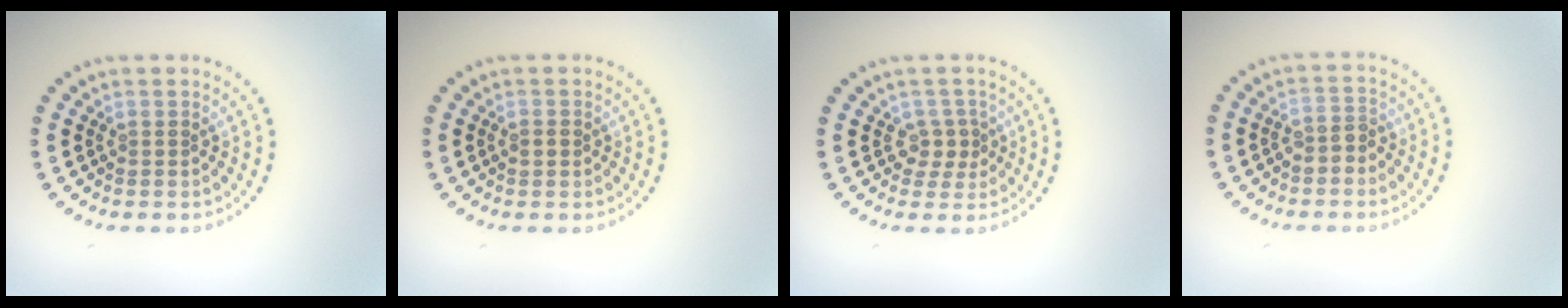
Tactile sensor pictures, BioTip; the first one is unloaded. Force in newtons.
{"total": 1.1, "press": 1.1, "slide": 0.0}
{"total": 1.9, "press": 1.6, "slide": 1.0}
{"total": 1.8, "press": 1.6, "slide": 0.9}